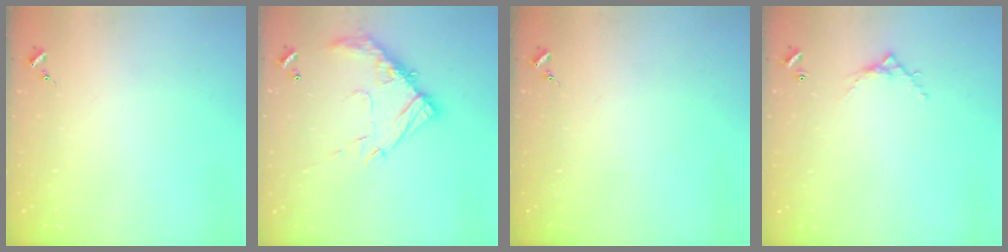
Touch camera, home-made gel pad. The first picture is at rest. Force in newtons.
{"total": 15.6, "press": 15.5, "slide": 1.2}
{"total": 0.0}
{"total": 5.2, "press": 5.2, "slide": 0.2}